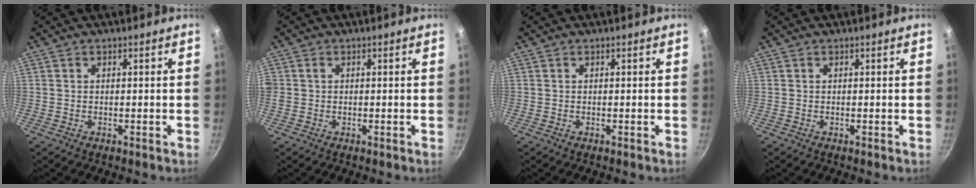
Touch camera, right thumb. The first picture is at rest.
{"total": 1.0, "force": [0.1, 0.9, 0.4], "torque": [-0.006, 0.003, -0.001]}
{"total": 0.0}
{"total": 0.0}